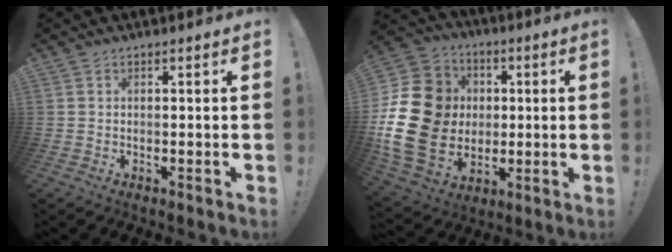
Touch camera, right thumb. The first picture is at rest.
{"total": 22.3, "force": [0.1, 18.6, 12.3], "torque": [-0.226, 0.013, 0.032]}